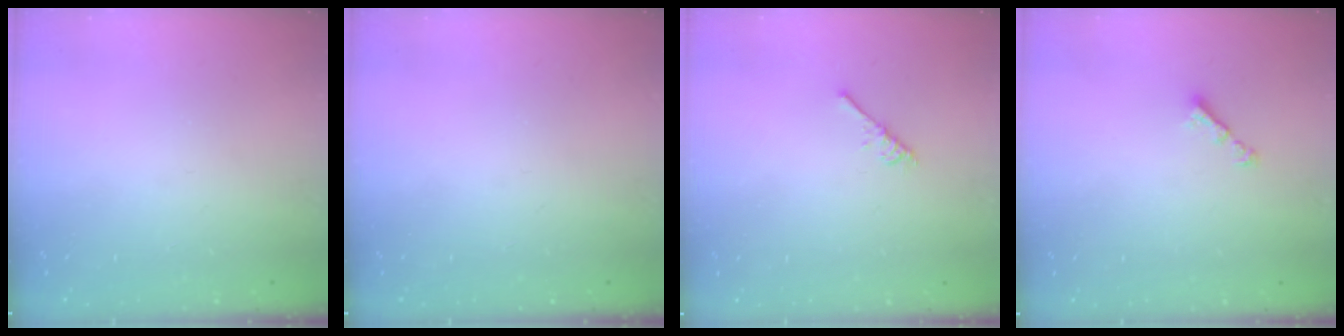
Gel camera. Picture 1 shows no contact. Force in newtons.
{"total": 0.0}
{"total": 2.7, "press": 2.7, "slide": 0.5}
{"total": 2.9, "press": 2.8, "slide": 0.6}